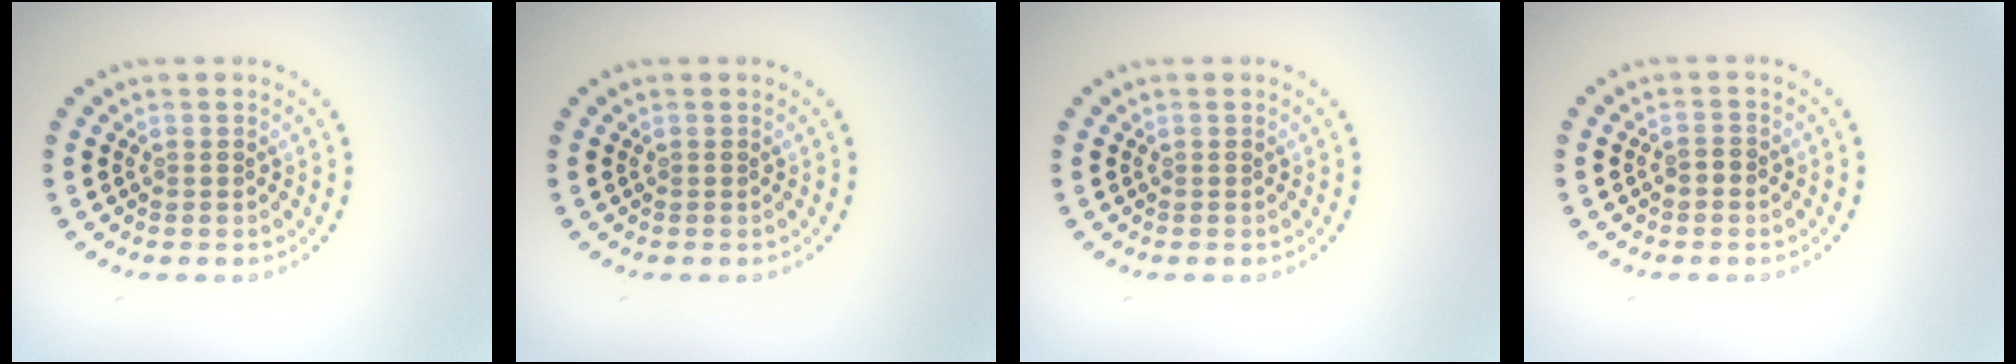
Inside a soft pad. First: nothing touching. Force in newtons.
{"total": 0.0}
{"total": 0.0}
{"total": 0.8, "press": 0.8, "slide": 0.1}